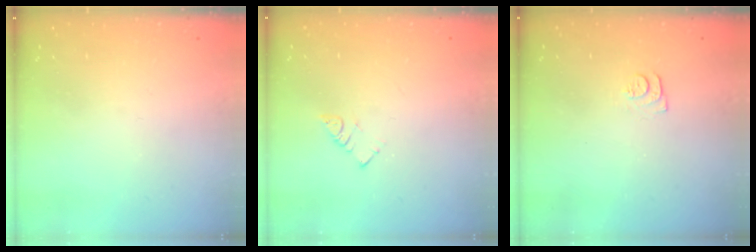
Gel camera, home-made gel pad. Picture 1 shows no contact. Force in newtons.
{"total": 2.5, "press": 2.5, "slide": 0.1}
{"total": 5.2, "press": 5.2, "slide": 0.7}